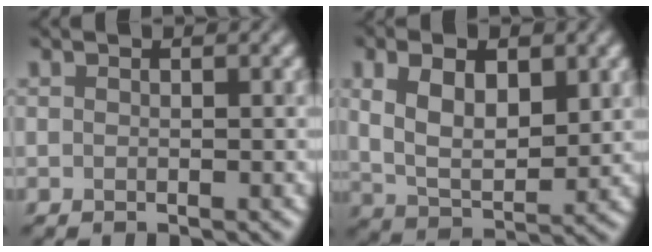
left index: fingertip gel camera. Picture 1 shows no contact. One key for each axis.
{"total": 6.7, "fx": 2.0, "fy": 3.4, "fz": 5.4, "tx": -0.100, "ty": -0.001, "tz": 0.038}